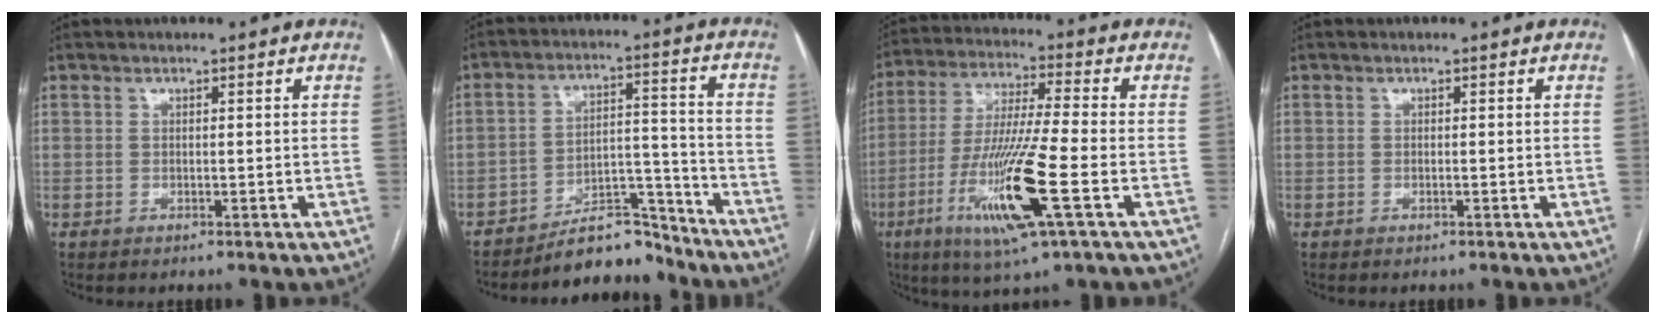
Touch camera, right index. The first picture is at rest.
{"total": 8.6, "force": [-8.0, 2.6, 1.7], "torque": [-0.010, 0.049, -0.132]}
{"total": 15.6, "force": [-5.5, 0.2, 14.6], "torque": [-0.297, -0.024, -0.102]}
{"total": 0.0}